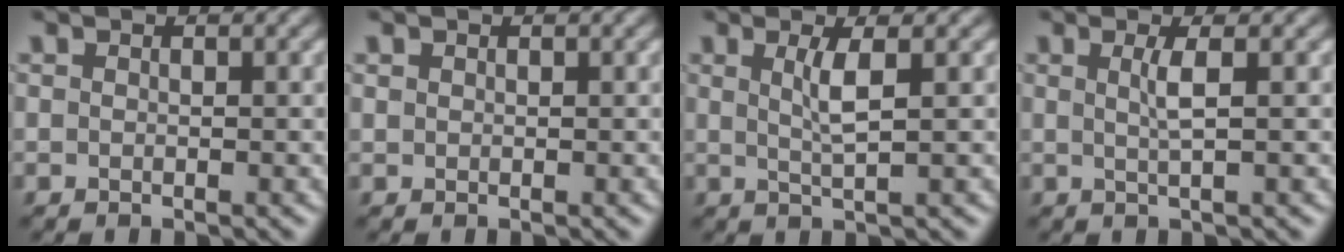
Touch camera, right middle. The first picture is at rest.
{"total": 0.0}
{"total": 2.5, "force": [0.6, 0.5, 2.4], "torque": [-0.047, -0.002, 0.012]}
{"total": 1.9, "force": [0.4, 0.4, 1.9], "torque": [-0.037, 0.000, 0.004]}